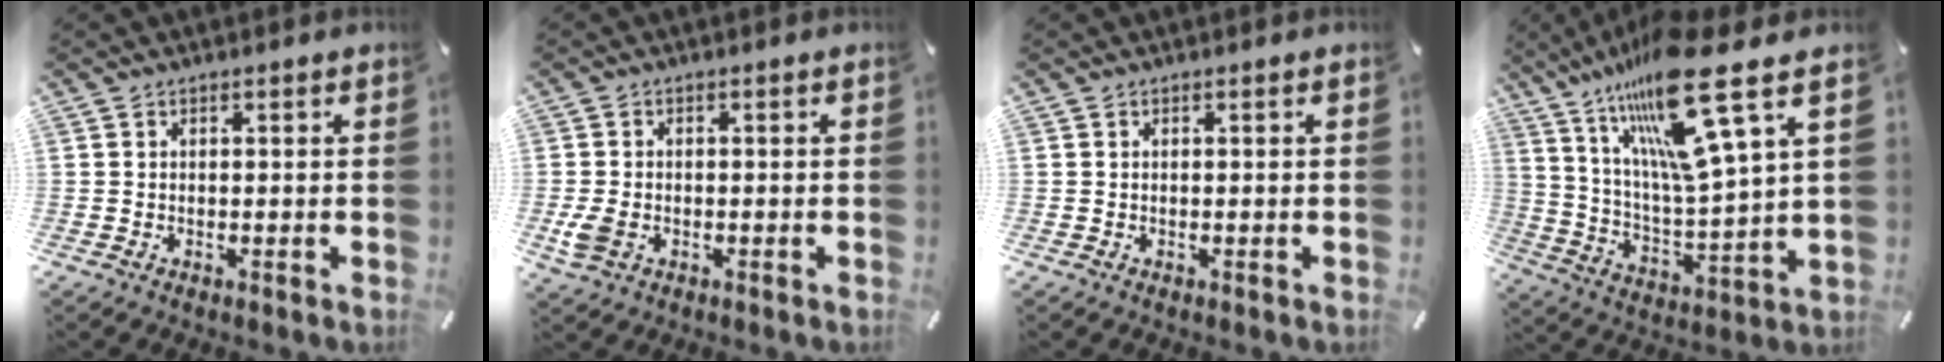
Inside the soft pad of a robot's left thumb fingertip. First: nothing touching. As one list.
[{"total": 4.2, "force": [-1.0, 3.1, 2.6], "torque": [-0.063, -0.001, -0.019]}, {"total": 0.0}, {"total": 22.0, "force": [15.2, 3.7, 15.4], "torque": [-0.295, -0.103, 0.240]}]